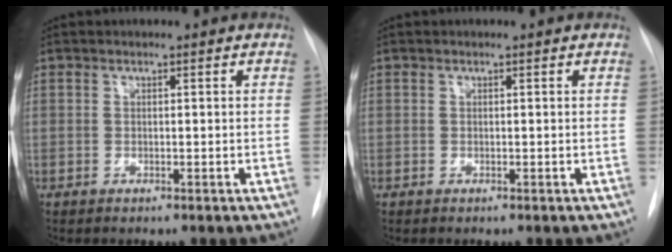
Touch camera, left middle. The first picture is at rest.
{"total": 0.0}